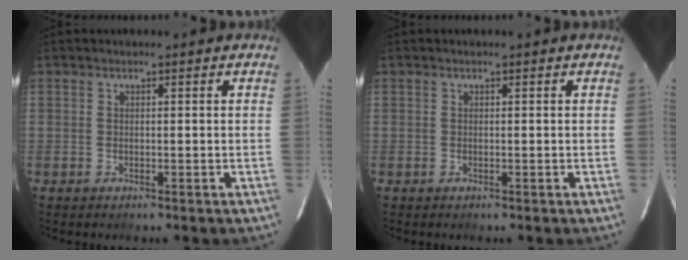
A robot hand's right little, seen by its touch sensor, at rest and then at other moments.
{"total": 0.0}